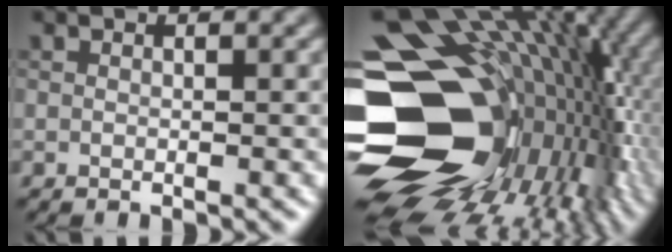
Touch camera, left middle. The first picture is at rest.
{"total": 20.0, "force": [-1.9, 14.9, 13.2], "torque": [-0.242, -0.017, -0.008]}